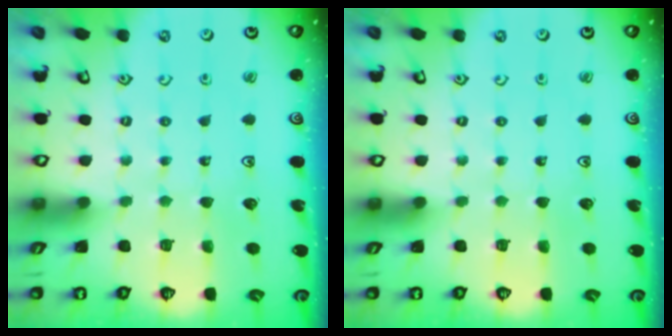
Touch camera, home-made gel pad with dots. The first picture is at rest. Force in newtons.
{"total": 0.0}